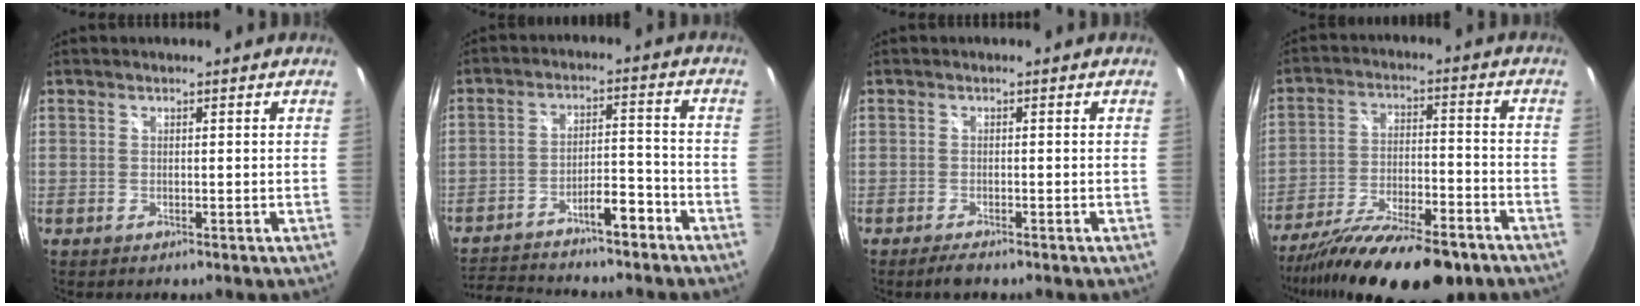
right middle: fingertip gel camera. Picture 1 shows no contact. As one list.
[{"total": 11.7, "force": [-9.7, 2.8, 5.9], "torque": [-0.106, 0.030, -0.148]}, {"total": 2.2, "force": [-1.7, 0.4, 1.3], "torque": [-0.029, -0.008, -0.032]}, {"total": 20.7, "force": [-16.1, 5.1, 12.0], "torque": [-0.220, -0.048, -0.252]}]